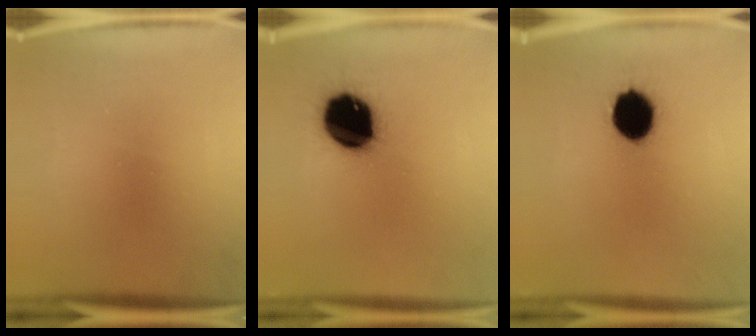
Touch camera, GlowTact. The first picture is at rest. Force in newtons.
{"total": 19.7}
{"total": 12.3}